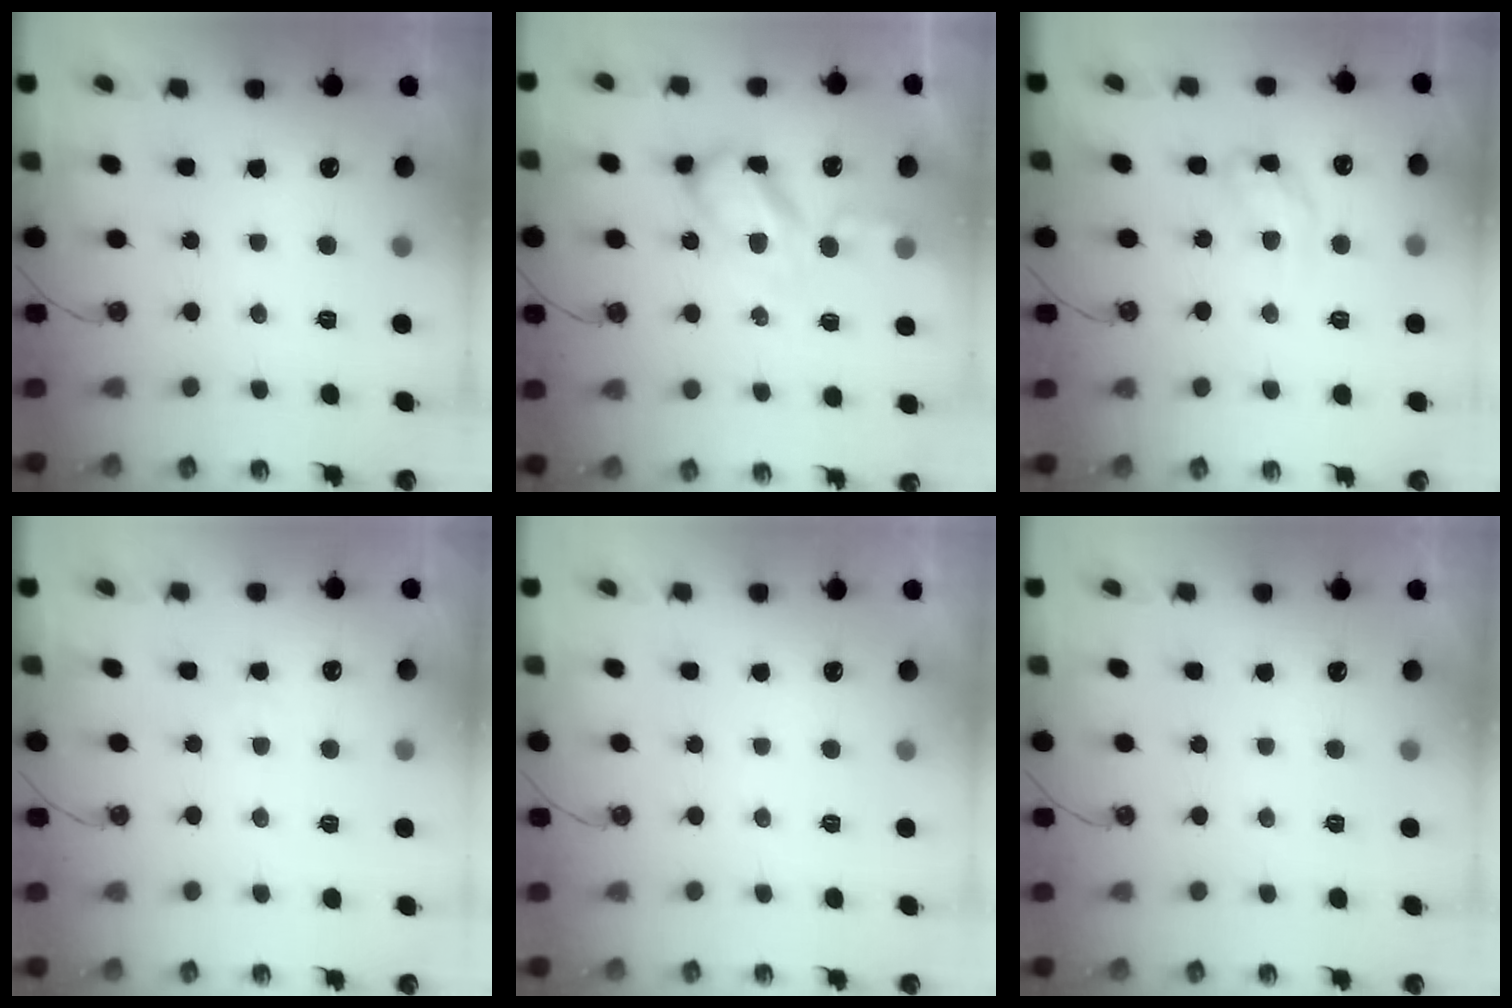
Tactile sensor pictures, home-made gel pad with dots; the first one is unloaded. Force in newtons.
{"total": 12.4, "press": 12.4, "slide": 1.2}
{"total": 11.9, "press": 11.9, "slide": 0.8}
{"total": 3.7, "press": 3.7, "slide": 0.5}
{"total": 0.0}
{"total": 0.0}